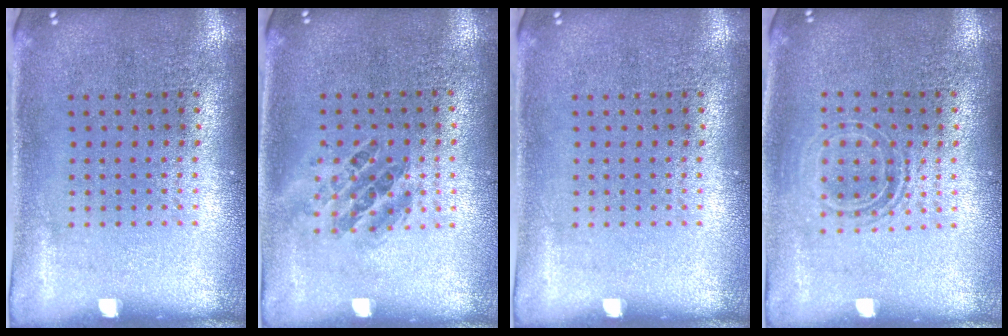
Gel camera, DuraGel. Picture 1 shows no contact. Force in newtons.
{"total": 0.9, "press": 0.8, "slide": 0.4}
{"total": 0.0}
{"total": 1.5, "press": 1.2, "slide": 0.9}